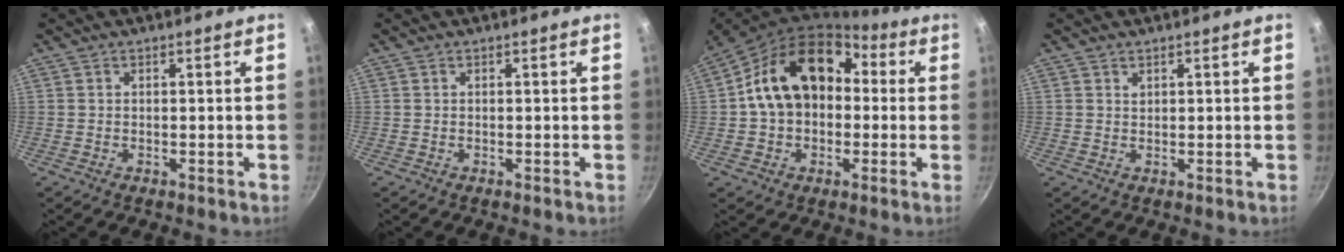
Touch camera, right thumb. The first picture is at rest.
{"total": 0.0}
{"total": 17.7, "force": [1.8, 13.0, 11.9], "torque": [-0.170, 0.050, 0.020]}
{"total": 0.8, "force": [0.6, 0.5, 0.3], "torque": [-0.004, -0.001, 0.011]}